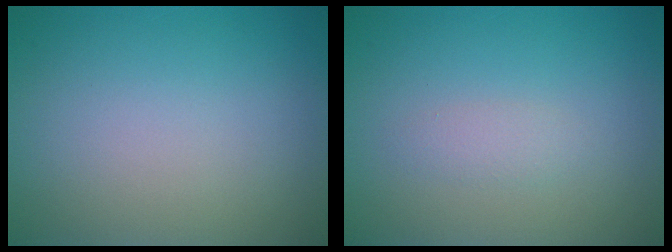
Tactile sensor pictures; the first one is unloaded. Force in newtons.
{"total": 1.1, "press": 1.1, "slide": 0.1}